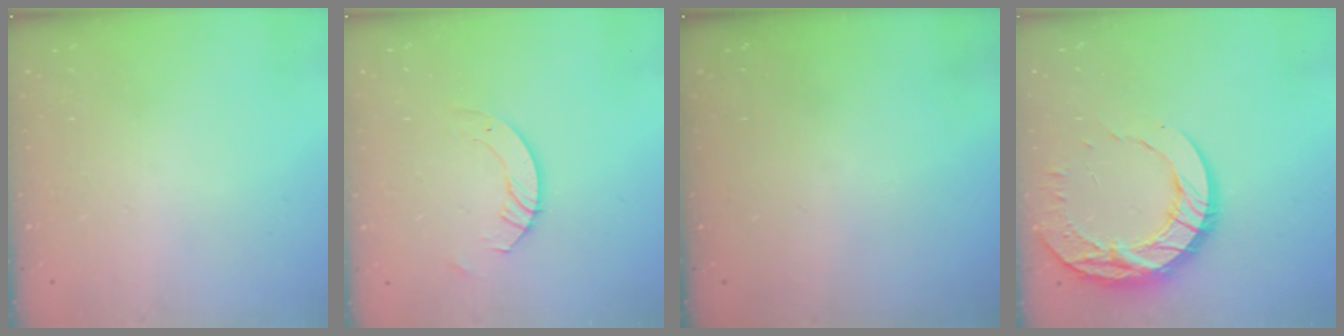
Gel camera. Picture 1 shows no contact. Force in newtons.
{"total": 4.8, "press": 4.8, "slide": 0.4}
{"total": 0.0}
{"total": 17.2, "press": 17.1, "slide": 1.5}